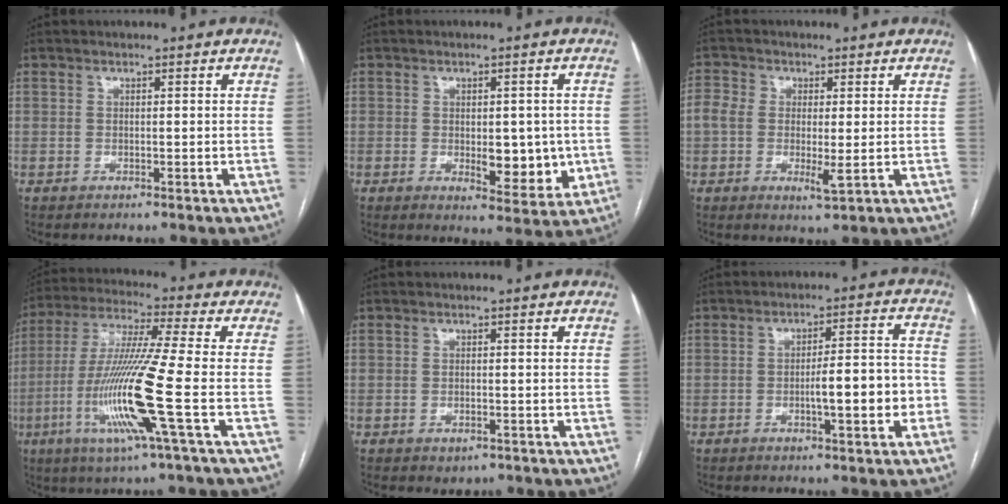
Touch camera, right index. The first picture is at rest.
{"total": 7.5, "force": [-0.7, 3.6, 6.6], "torque": [-0.076, -0.004, 0.002]}
{"total": 5.5, "force": [-0.3, 2.7, 4.8], "torque": [-0.092, -0.004, -0.007]}
{"total": 15.5, "force": [-4.4, -1.4, 14.8], "torque": [-0.303, -0.020, -0.092]}
{"total": 1.9, "force": [-1.0, 1.2, 1.1], "torque": [-0.014, 0.000, -0.004]}
{"total": 8.2, "force": [-2.4, 1.4, 7.7], "torque": [-0.117, 0.020, -0.031]}